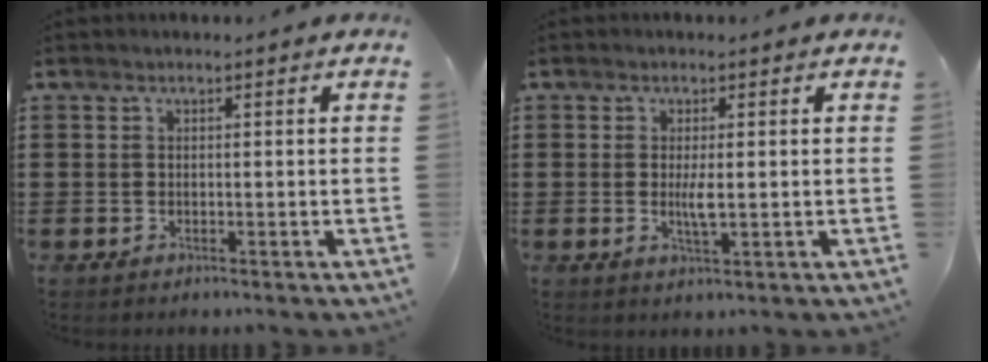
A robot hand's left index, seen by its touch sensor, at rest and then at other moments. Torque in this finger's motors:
{"motor_torque": [0.17, 0.01, 0.12, 0.04]}